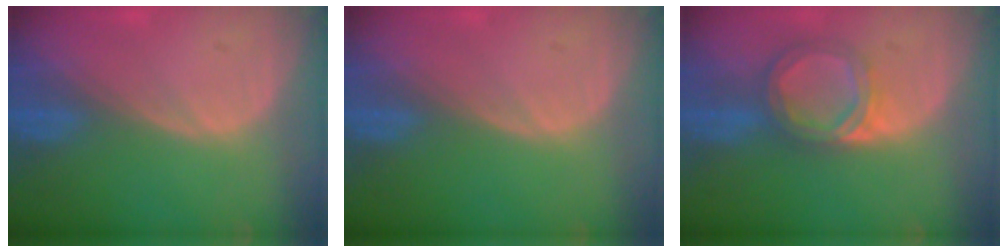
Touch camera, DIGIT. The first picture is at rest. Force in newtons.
{"total": 0.0}
{"total": 5.6, "press": 5.3, "slide": 2.0}